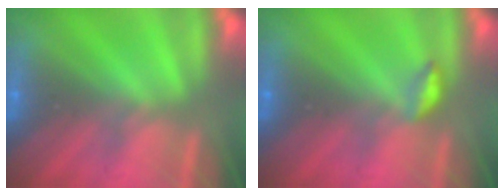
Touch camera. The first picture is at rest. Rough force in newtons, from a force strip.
{"total": 2.9}